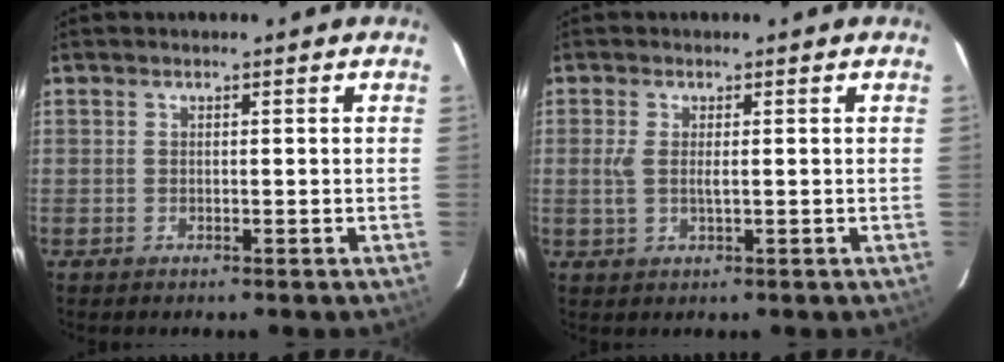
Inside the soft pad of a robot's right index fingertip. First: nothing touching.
{"total": 3.0, "force": [0.2, 0.8, 2.9], "torque": [-0.063, -0.002, 0.002]}